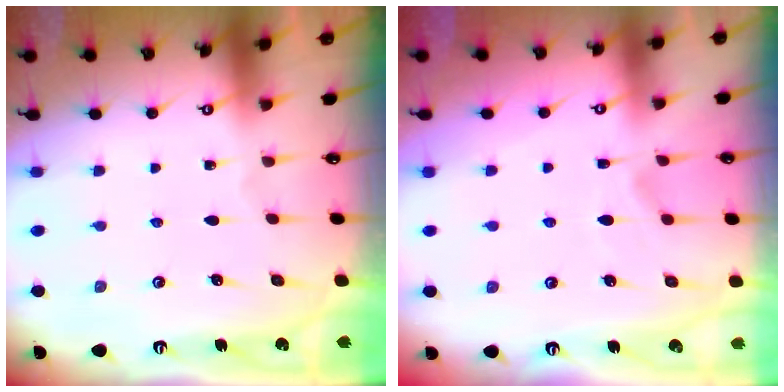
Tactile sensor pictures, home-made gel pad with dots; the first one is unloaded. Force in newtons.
{"total": 2.2, "press": 1.9, "slide": 1.2}